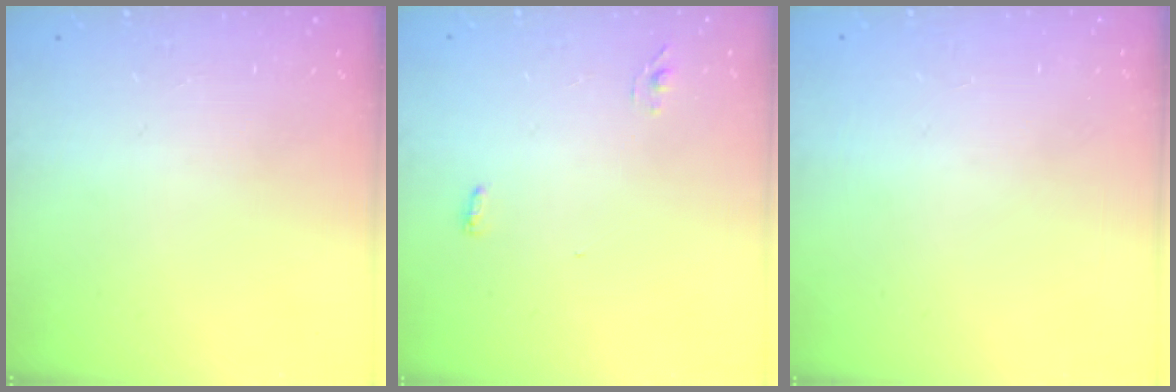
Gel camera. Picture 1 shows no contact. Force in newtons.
{"total": 3.6, "press": 3.2, "slide": 1.6}
{"total": 0.9, "press": 0.9, "slide": 0.0}